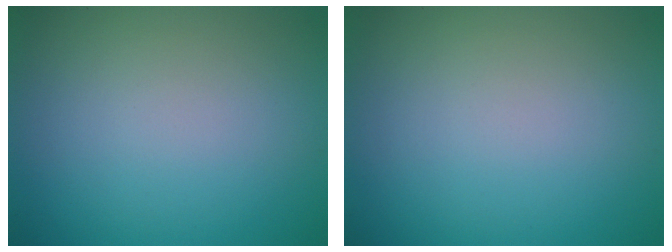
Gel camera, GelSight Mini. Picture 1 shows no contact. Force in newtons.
{"total": 0.0}